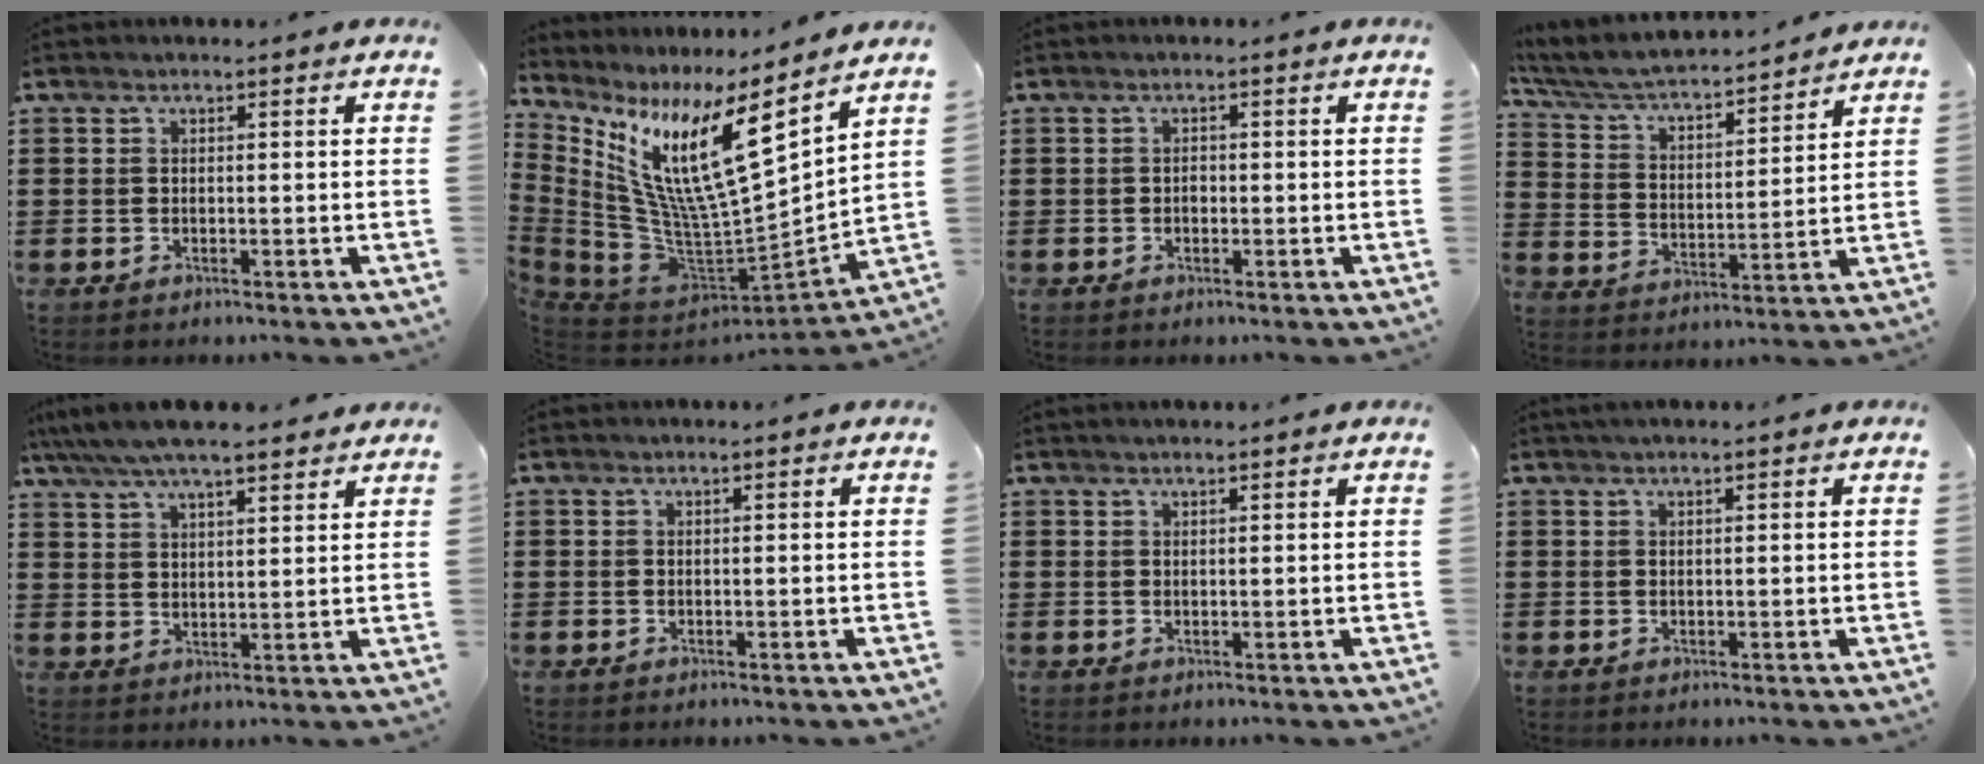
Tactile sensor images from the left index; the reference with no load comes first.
{"total": 15.2, "force": [6.5, 3.4, 13.3], "torque": [-0.283, -0.053, 0.096]}
{"total": 0.8, "force": [-0.1, 0.5, 0.6], "torque": [-0.013, 0.000, -0.003]}
{"total": 4.9, "force": [4.4, 0.5, 2.0], "torque": [-0.059, -0.035, 0.069]}
{"total": 5.6, "force": [4.9, 1.0, 2.5], "torque": [-0.065, -0.011, 0.088]}
{"total": 0.0}
{"total": 0.7, "force": [0.6, 0.0, 0.3], "torque": [-0.006, -0.001, 0.013]}
{"total": 0.7, "force": [0.5, 0.0, 0.5], "torque": [-0.011, 0.001, 0.010]}